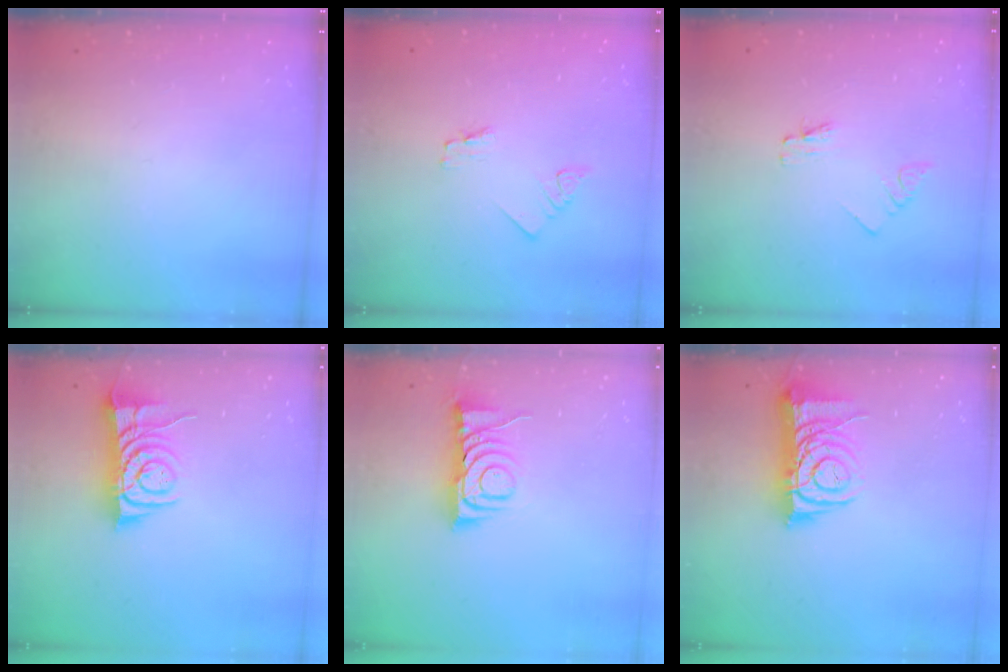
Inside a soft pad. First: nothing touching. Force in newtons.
{"total": 1.6, "press": 1.6, "slide": 0.1}
{"total": 1.6, "press": 1.6, "slide": 0.2}
{"total": 7.7, "press": 7.6, "slide": 1.1}
{"total": 8.3, "press": 8.3, "slide": 0.5}
{"total": 9.5, "press": 9.4, "slide": 1.1}